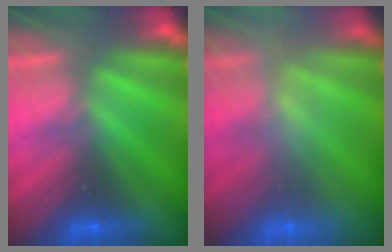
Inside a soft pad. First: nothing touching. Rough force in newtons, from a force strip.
{"total": 2.3}